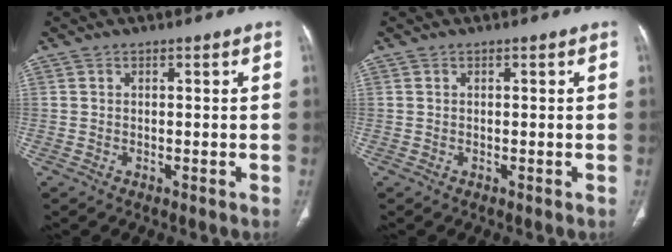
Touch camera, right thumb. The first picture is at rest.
{"total": 0.0}